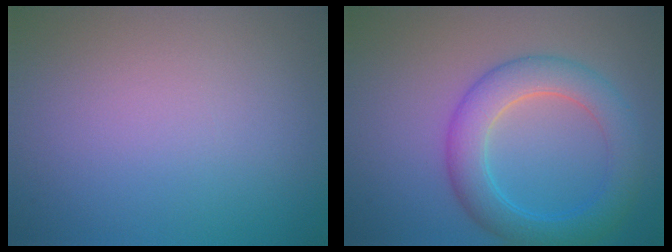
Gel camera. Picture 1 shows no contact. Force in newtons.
{"total": 5.6, "press": 5.6, "slide": 0.1}